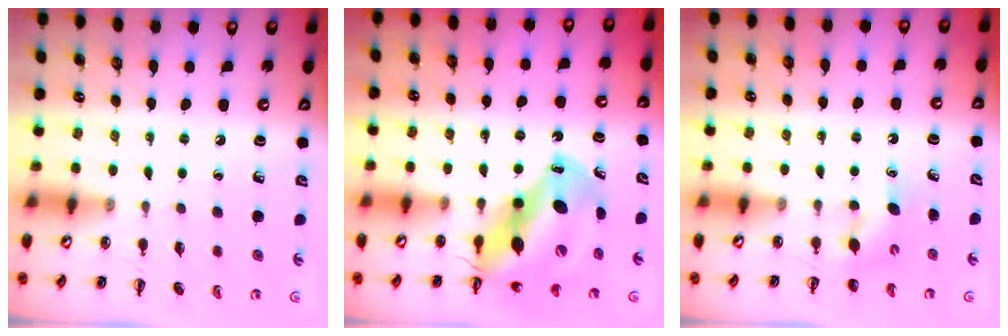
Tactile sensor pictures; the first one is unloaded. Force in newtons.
{"total": 12.9, "press": 12.3, "slide": 3.9}
{"total": 3.7, "press": 3.6, "slide": 1.0}